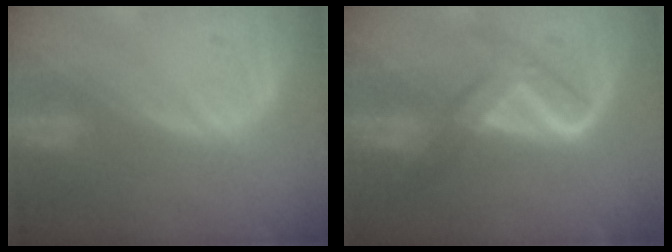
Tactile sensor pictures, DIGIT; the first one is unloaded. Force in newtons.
{"total": 5.8, "press": 5.8, "slide": 0.2}